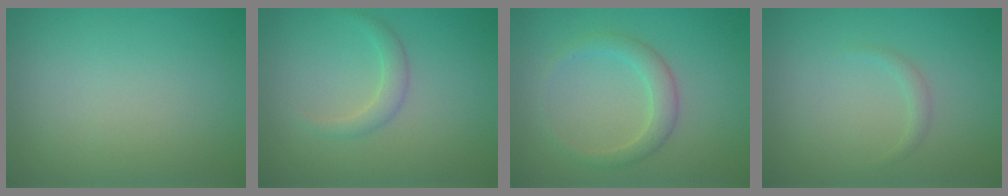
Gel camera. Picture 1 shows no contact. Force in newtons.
{"total": 1.6, "press": 1.6, "slide": 0.1}
{"total": 2.3, "press": 2.3, "slide": 0.1}
{"total": 0.8, "press": 0.8, "slide": 0.0}